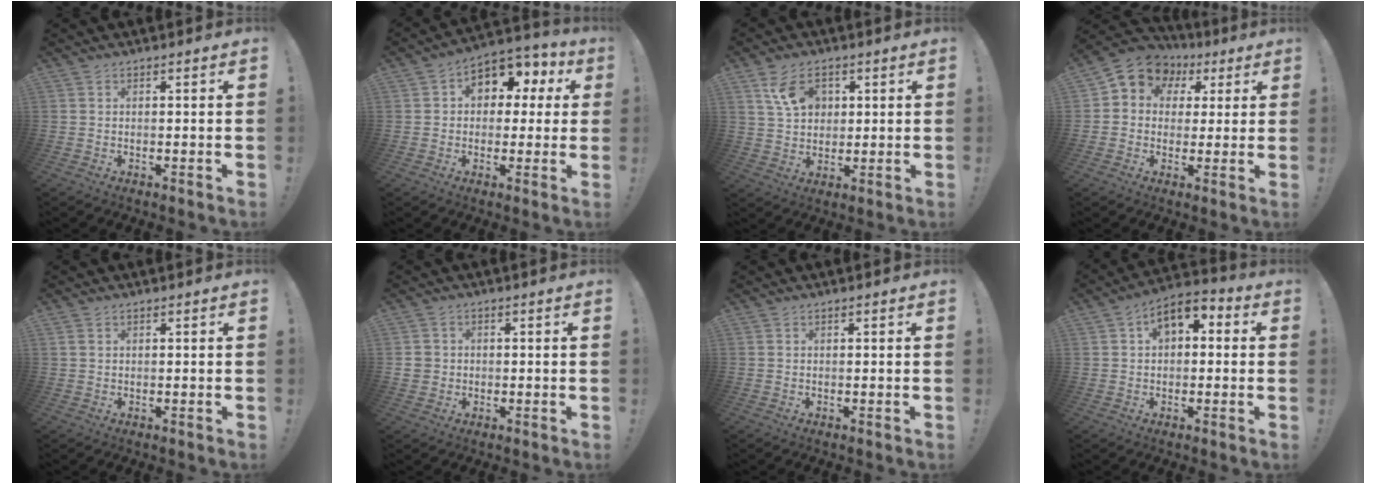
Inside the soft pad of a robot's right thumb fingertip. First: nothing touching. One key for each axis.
{"total": 8.7, "fx": 2.7, "fy": 6.8, "fz": 4.7, "tx": -0.060, "ty": -0.013, "tz": 0.054}
{"total": 9.3, "fx": 4.2, "fy": 6.7, "fz": 5.0, "tx": -0.080, "ty": -0.007, "tz": 0.082}
{"total": 8.6, "fx": 3.3, "fy": 7.3, "fz": 3.2, "tx": -0.046, "ty": -0.018, "tz": 0.065}
{"total": 1.5, "fx": 0.8, "fy": 0.9, "fz": 0.8, "tx": -0.016, "ty": 0.003, "tz": 0.016}
{"total": 3.2, "fx": 0.3, "fy": 3.1, "fz": 0.9, "tx": -0.014, "ty": 0.004, "tz": 0.008}
{"total": 0.0}
{"total": 7.2, "fx": 2.3, "fy": 4.6, "fz": 5.0, "tx": -0.073, "ty": 0.000, "tz": 0.040}